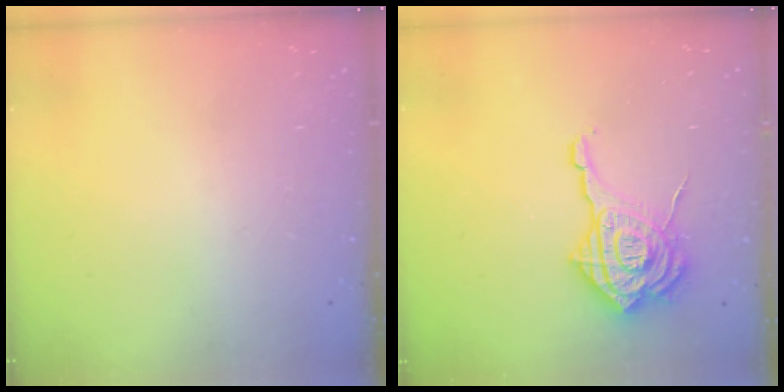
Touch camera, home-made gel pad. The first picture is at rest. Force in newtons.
{"total": 20.2, "press": 20.1, "slide": 2.2}